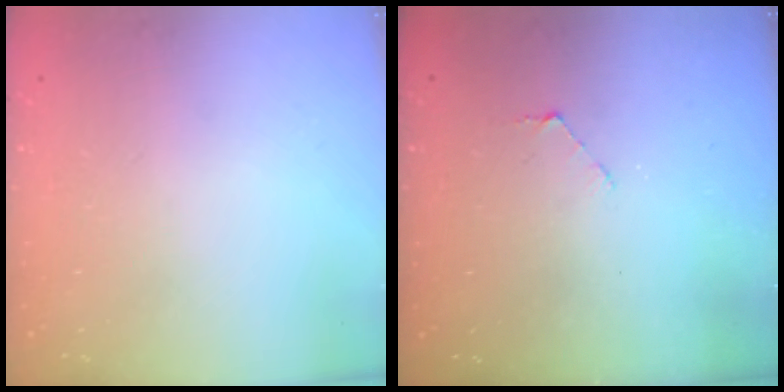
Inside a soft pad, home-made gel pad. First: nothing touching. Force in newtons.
{"total": 3.5, "press": 3.5, "slide": 0.3}